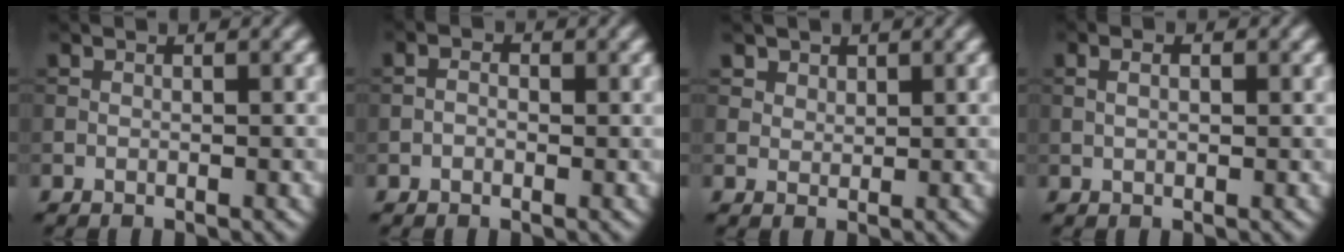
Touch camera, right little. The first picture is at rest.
{"total": 1.3, "force": [-0.1, 0.9, 0.9], "torque": [-0.011, -0.004, -0.011]}
{"total": 2.2, "force": [1.6, 1.4, 0.7], "torque": [-0.020, -0.010, 0.037]}
{"total": 2.5, "force": [0.9, 1.5, 1.8], "torque": [-0.021, 0.012, -0.002]}